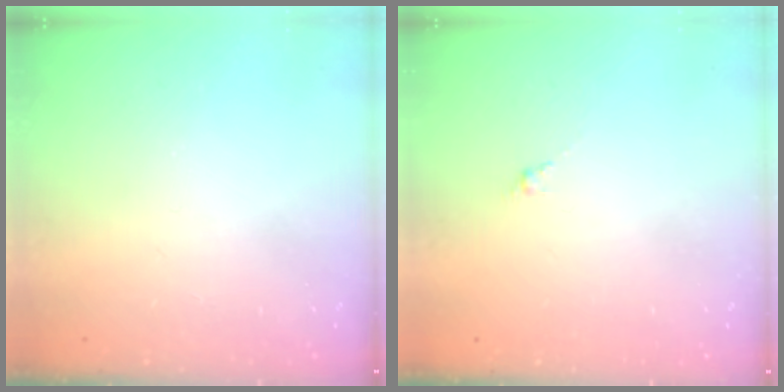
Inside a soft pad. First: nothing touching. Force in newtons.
{"total": 0.0}